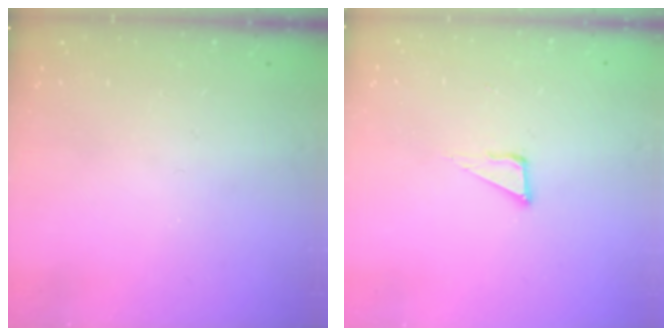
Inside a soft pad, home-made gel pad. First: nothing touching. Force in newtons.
{"total": 4.8, "press": 4.8, "slide": 0.4}